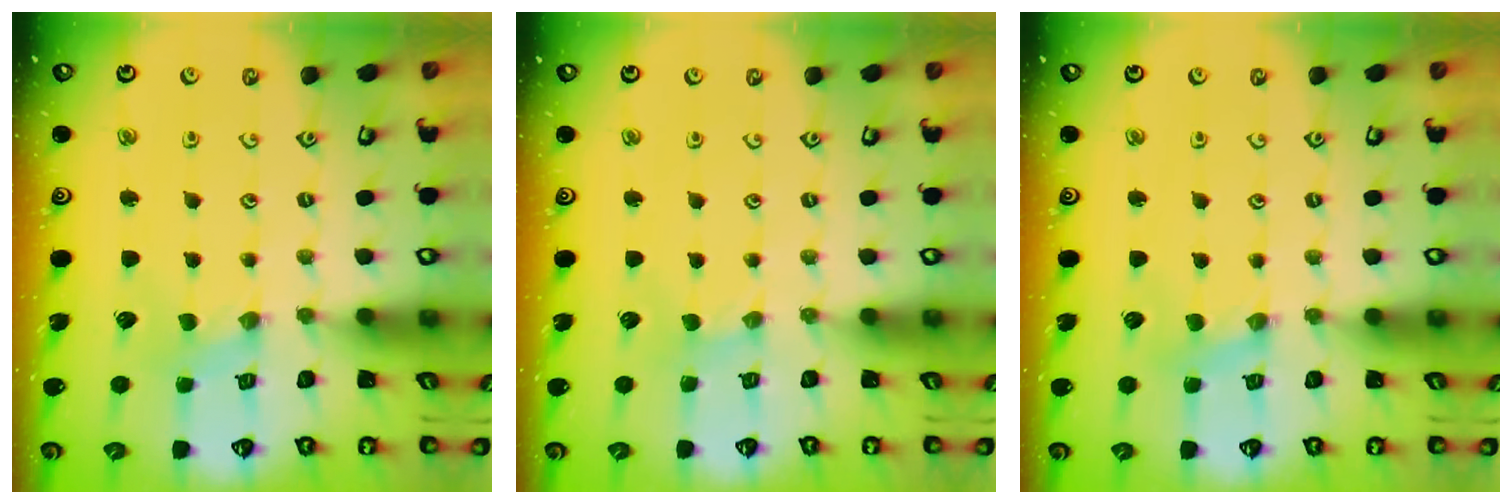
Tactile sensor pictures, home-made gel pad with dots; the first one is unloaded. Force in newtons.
{"total": 0.0}
{"total": 2.7, "press": 2.6, "slide": 0.5}